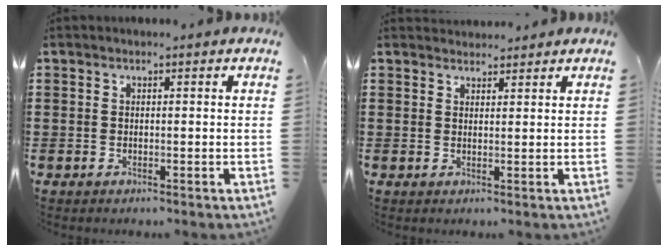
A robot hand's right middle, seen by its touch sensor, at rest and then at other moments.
{"total": 1.9, "force": [1.8, 0.4, -0.2], "torque": [0.007, 0.002, 0.034]}